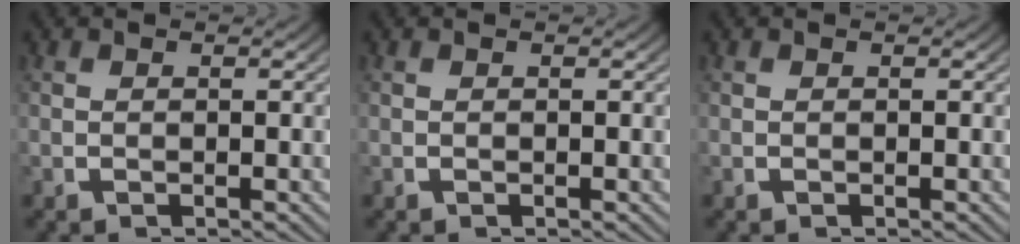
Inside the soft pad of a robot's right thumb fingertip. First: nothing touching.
{"total": 0.0}
{"total": 0.0}